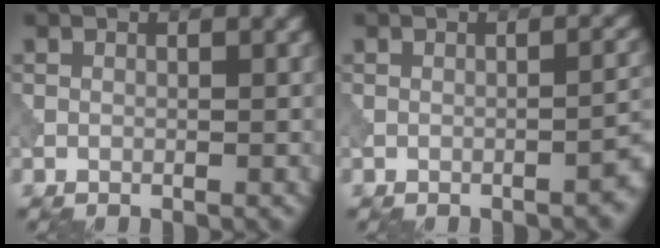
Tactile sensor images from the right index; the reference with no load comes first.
{"total": 2.5, "force": [-1.3, 0.6, 2.0], "torque": [-0.023, 0.011, -0.022]}